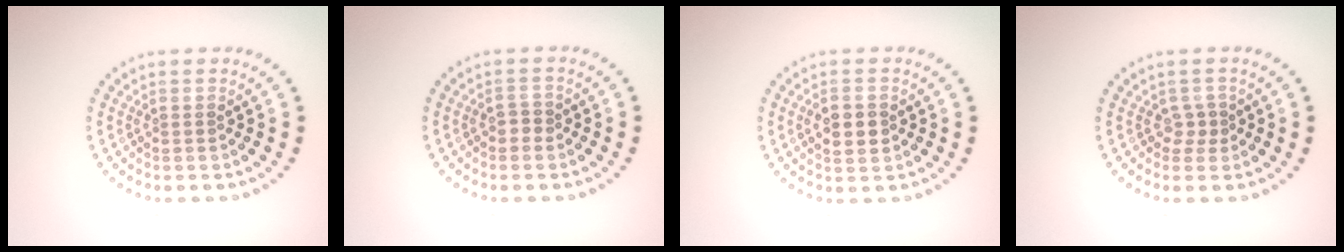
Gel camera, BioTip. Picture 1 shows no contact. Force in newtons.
{"total": 1.0, "press": 0.9, "slide": 0.5}
{"total": 2.7, "press": 2.7, "slide": 0.1}
{"total": 1.1, "press": 0.8, "slide": 0.8}